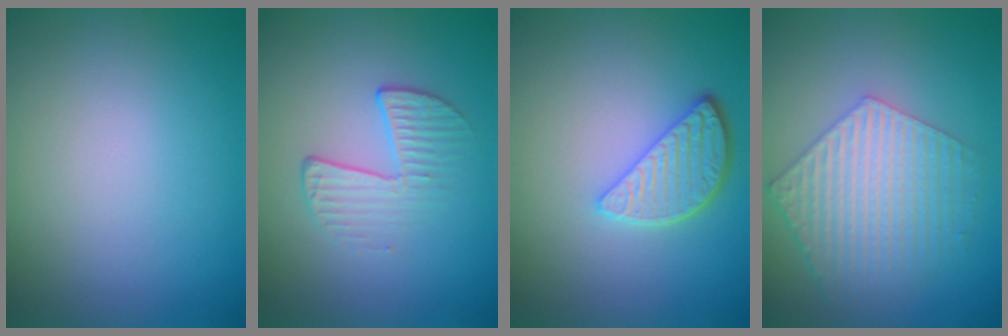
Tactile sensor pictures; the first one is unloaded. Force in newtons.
{"total": 2.2, "press": 1.3, "slide": 1.8}
{"total": 3.4, "press": 2.9, "slide": 1.8}
{"total": 6.0, "press": 4.5, "slide": 4.0}